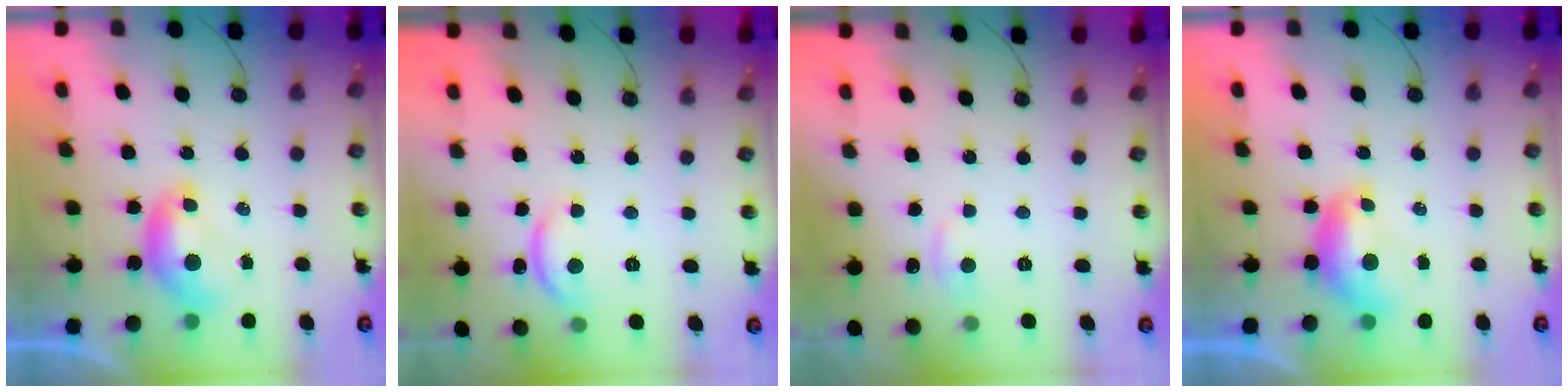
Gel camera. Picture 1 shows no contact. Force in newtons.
{"total": 3.4, "press": 3.4, "slide": 0.3}
{"total": 0.9, "press": 0.2, "slide": 0.9}
{"total": 0.8, "press": 0.6, "slide": 0.4}